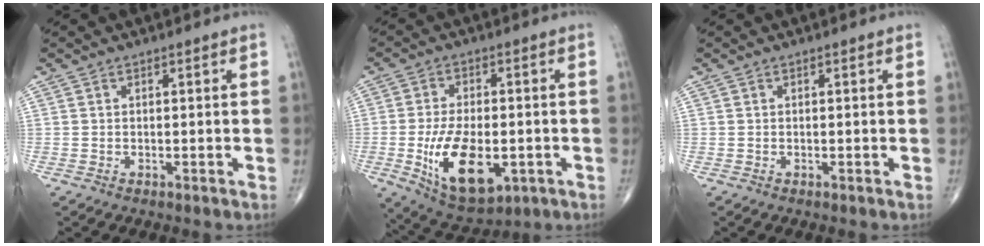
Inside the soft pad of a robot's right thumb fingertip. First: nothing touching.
{"total": 15.0, "force": [-3.7, 7.8, 12.2], "torque": [-0.199, -0.005, -0.045]}
{"total": 0.0}